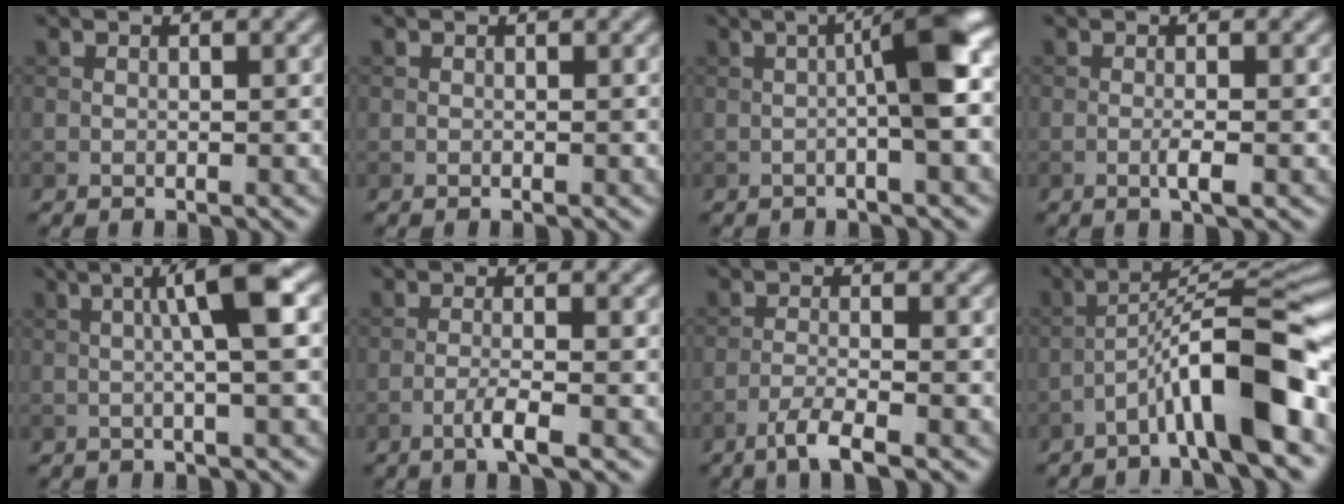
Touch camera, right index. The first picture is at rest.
{"total": 0.0}
{"total": 6.0, "force": [0.1, 0.8, 6.0], "torque": [-0.087, 0.016, -0.004]}
{"total": 1.8, "force": [-0.4, 0.2, 1.7], "torque": [-0.032, 0.000, -0.012]}
{"total": 5.4, "force": [0.8, 0.6, 5.3], "torque": [-0.082, 0.016, 0.010]}
{"total": 2.5, "force": [-1.1, 0.3, 2.2], "torque": [-0.038, 0.008, -0.029]}
{"total": 3.2, "force": [-2.1, 0.4, 2.3], "torque": [-0.043, 0.003, -0.048]}
{"total": 9.3, "force": [-4.6, 1.4, 8.0], "torque": [-0.123, 0.028, -0.078]}